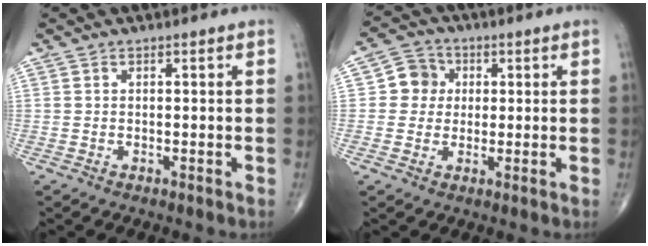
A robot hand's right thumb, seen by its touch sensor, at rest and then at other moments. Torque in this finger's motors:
{"motor_torque": [-0.38, 0.34, -0.09, -0.15, 0.07]}